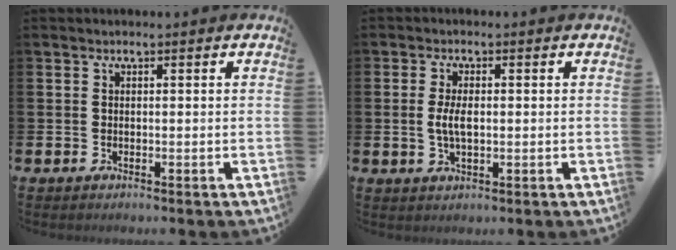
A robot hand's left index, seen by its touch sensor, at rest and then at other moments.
{"total": 3.5, "force": [0.1, 1.5, 3.1], "torque": [-0.062, 0.000, -0.004]}